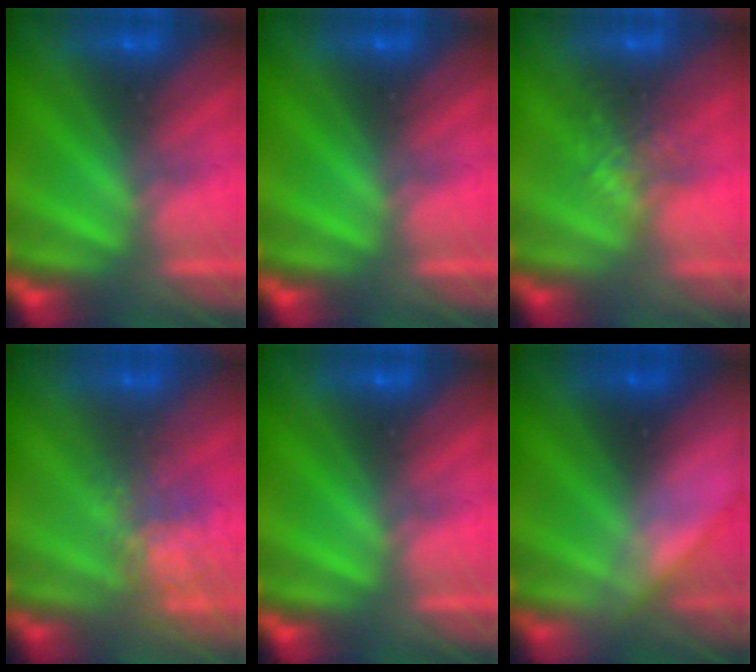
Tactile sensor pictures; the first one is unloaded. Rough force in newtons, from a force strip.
{"total": 0.0}
{"total": 3.9}
{"total": 3.6}
{"total": 0.0}
{"total": 2.9}